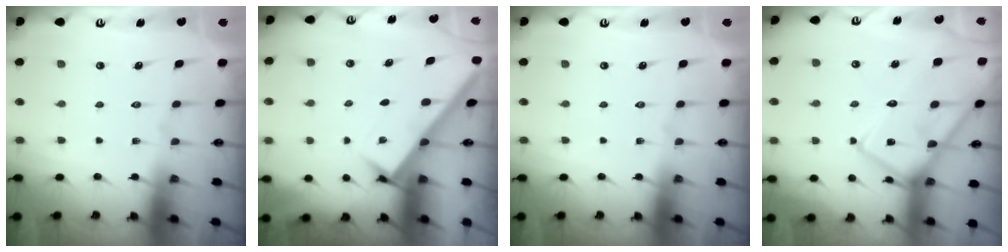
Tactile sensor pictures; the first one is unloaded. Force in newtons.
{"total": 3.0, "press": 3.0, "slide": 0.1}
{"total": 0.0}
{"total": 16.5, "press": 16.4, "slide": 1.4}